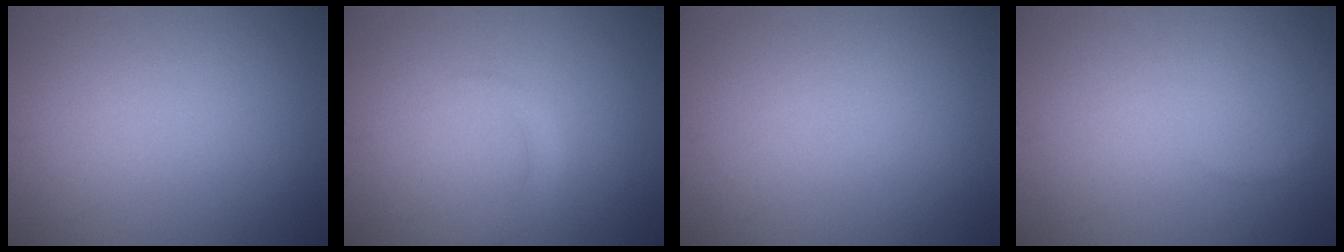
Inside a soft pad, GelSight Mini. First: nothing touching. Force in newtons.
{"total": 1.1, "press": 1.1, "slide": 0.1}
{"total": 0.0}
{"total": 0.8, "press": 0.8, "slide": 0.1}